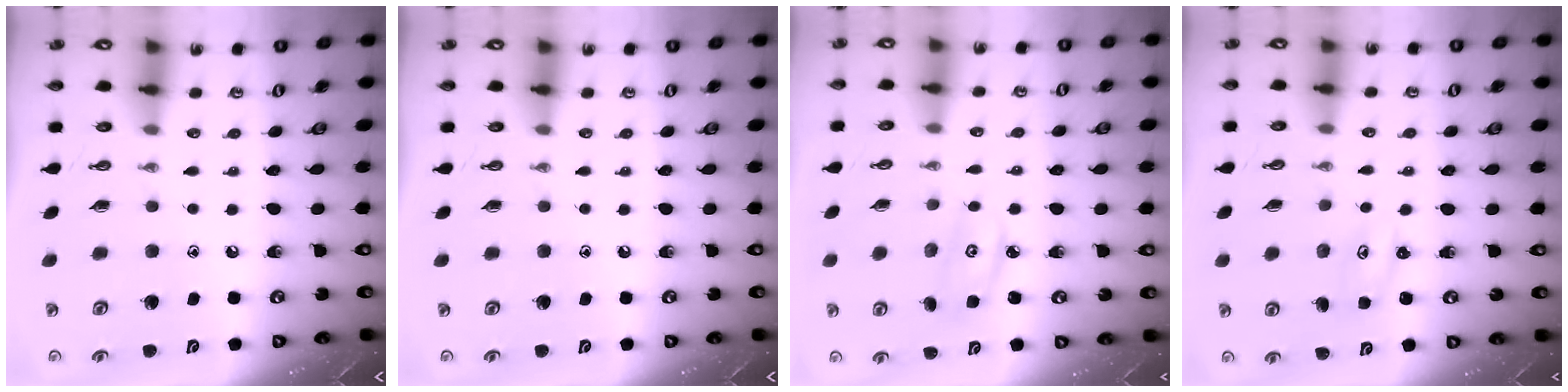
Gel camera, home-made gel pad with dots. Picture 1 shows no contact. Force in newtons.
{"total": 0.0}
{"total": 3.3, "press": 3.3, "slide": 0.3}
{"total": 1.8, "press": 1.8, "slide": 0.2}